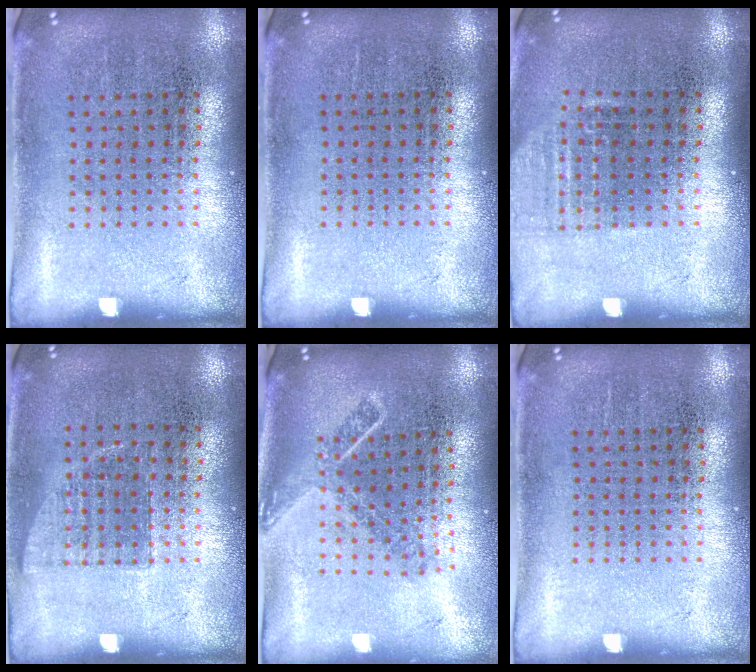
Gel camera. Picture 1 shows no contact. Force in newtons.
{"total": 0.0}
{"total": 1.0, "press": 0.9, "slide": 0.4}
{"total": 0.6, "press": 0.6, "slide": 0.2}
{"total": 1.8, "press": 1.3, "slide": 1.2}
{"total": 0.0}